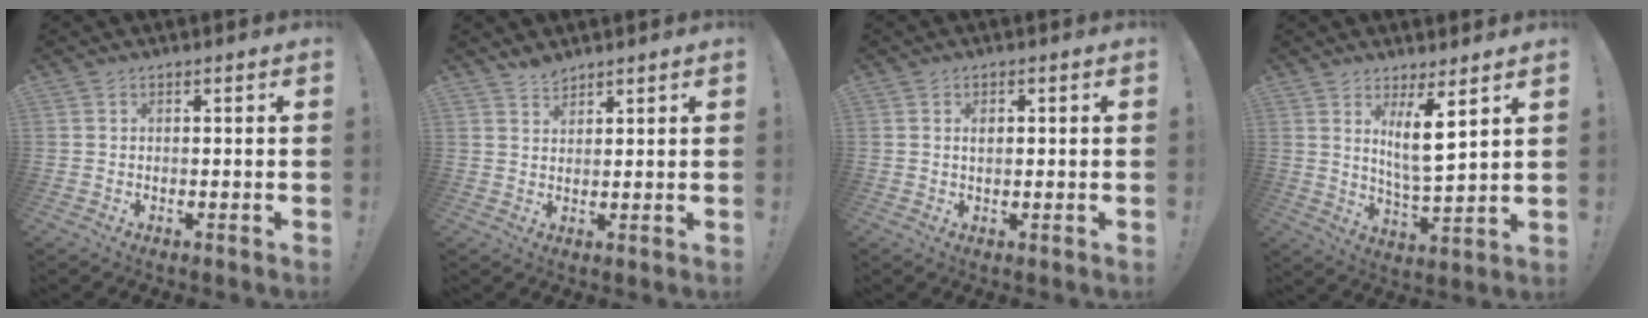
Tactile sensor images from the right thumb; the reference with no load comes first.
{"total": 3.0, "force": [2.8, 1.2, 0.5], "torque": [-0.004, -0.018, 0.051]}
{"total": 1.6, "force": [0.2, 1.1, 1.1], "torque": [-0.013, 0.001, 0.000]}
{"total": 9.9, "force": [4.5, 2.0, 8.6], "torque": [-0.145, -0.029, 0.075]}